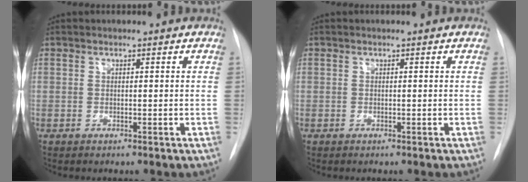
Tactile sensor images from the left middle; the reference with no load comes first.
{"total": 0.0}